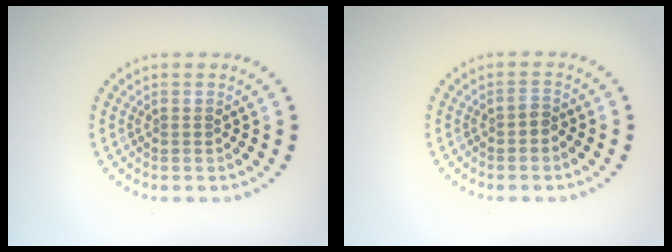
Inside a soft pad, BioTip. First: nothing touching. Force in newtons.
{"total": 0.9, "press": 0.7, "slide": 0.5}